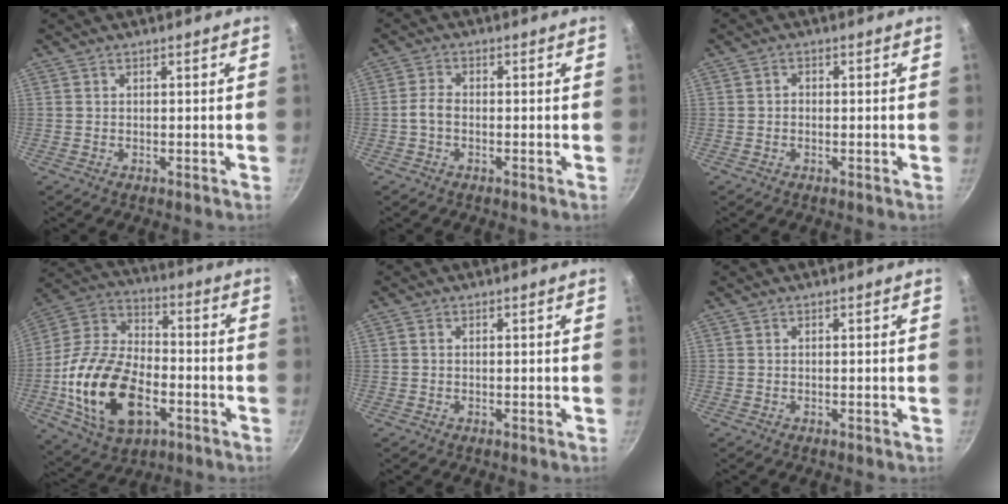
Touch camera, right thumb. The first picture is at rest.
{"total": 2.7, "force": [-0.9, 1.7, 2.0], "torque": [-0.042, 0.016, -0.024]}
{"total": 1.3, "force": [-0.2, 1.1, 0.7], "torque": [-0.010, 0.006, -0.005]}
{"total": 22.9, "force": [-6.5, 13.8, 17.0], "torque": [-0.311, 0.033, -0.121]}
{"total": 0.6, "force": [0.1, 0.5, 0.3], "torque": [-0.005, 0.004, 0.000]}
{"total": 0.0}